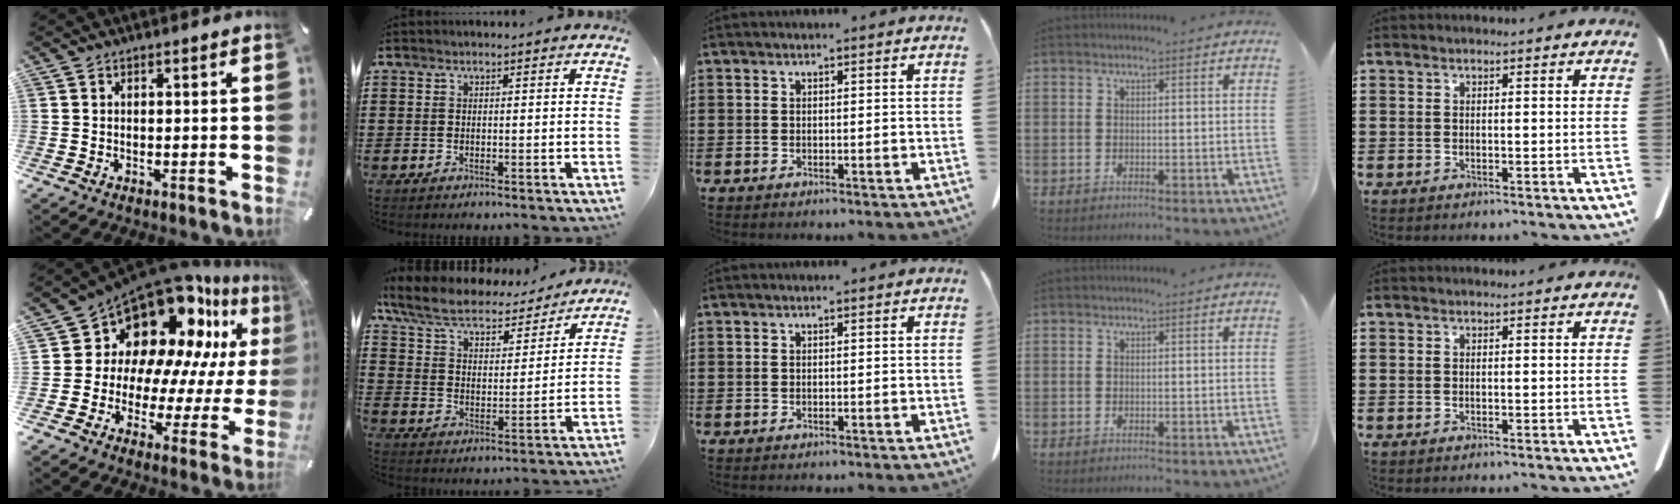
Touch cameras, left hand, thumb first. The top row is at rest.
{"thumb": {"total": 17.2, "force": [12.5, 10.4, 5.6], "torque": [-0.082, -0.130, 0.225]}, "index": {"total": 7.7, "force": [6.7, 1.7, 3.4], "torque": [-0.094, -0.036, 0.114]}}